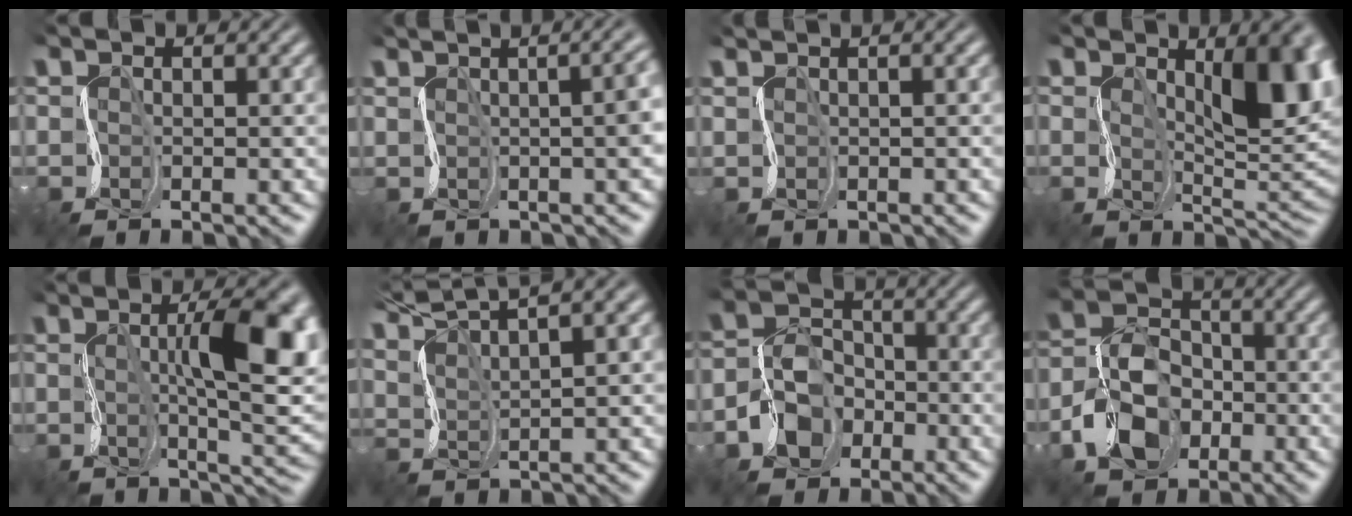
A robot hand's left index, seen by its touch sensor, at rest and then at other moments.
{"total": 9.2, "force": [1.6, 4.7, 7.8], "torque": [-0.033, 0.045, -0.004]}
{"total": 1.2, "force": [1.1, 0.3, 0.3], "torque": [0.002, 0.012, 0.004]}
{"total": 8.2, "force": [2.0, 3.2, 7.2], "torque": [-0.111, 0.007, 0.033]}
{"total": 9.5, "force": [1.1, 2.9, 9.0], "torque": [-0.141, 0.009, 0.020]}
{"total": 6.8, "force": [6.5, 0.1, 1.8], "torque": [-0.046, 0.026, 0.088]}
{"total": 3.7, "force": [-1.9, 3.1, 0.7], "torque": [-0.028, 0.016, -0.046]}
{"total": 5.2, "force": [-2.5, 4.0, 2.2], "torque": [-0.058, 0.014, -0.060]}